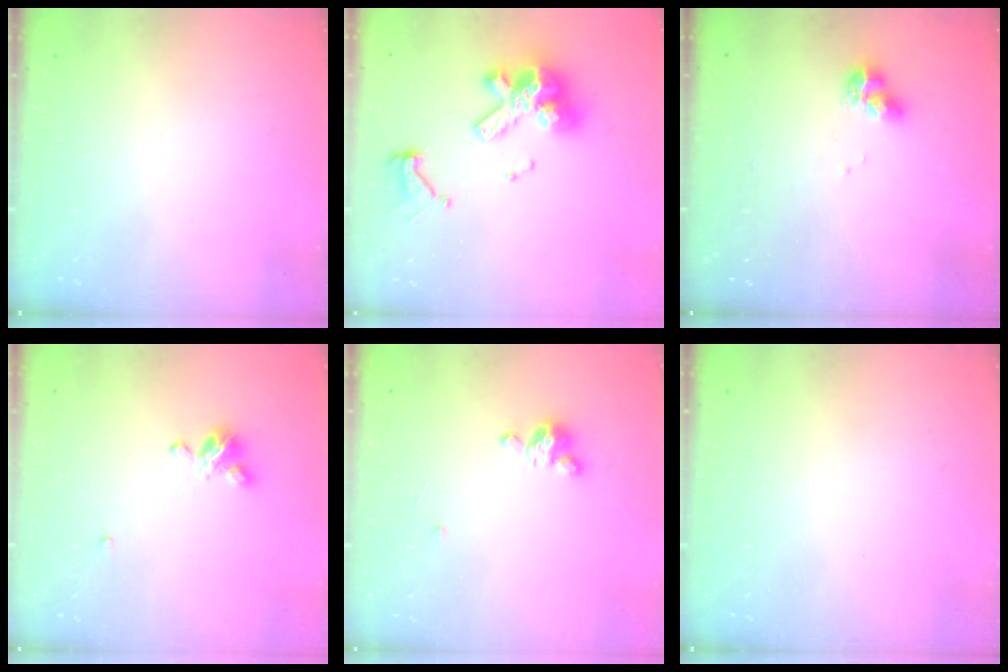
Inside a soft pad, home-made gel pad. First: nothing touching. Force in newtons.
{"total": 13.1, "press": 13.0, "slide": 1.6}
{"total": 7.4, "press": 7.3, "slide": 1.0}
{"total": 5.1, "press": 5.0, "slide": 0.5}
{"total": 3.8, "press": 3.8, "slide": 0.4}
{"total": 0.0}